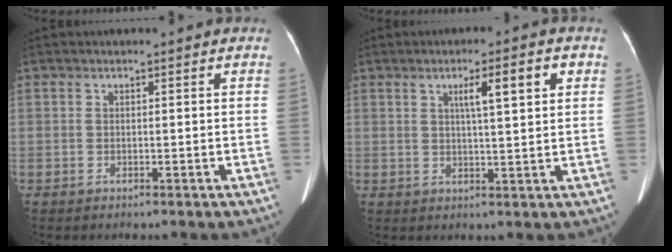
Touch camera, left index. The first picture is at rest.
{"total": 5.7, "force": [2.2, 0.4, 5.3], "torque": [-0.083, 0.009, 0.034]}